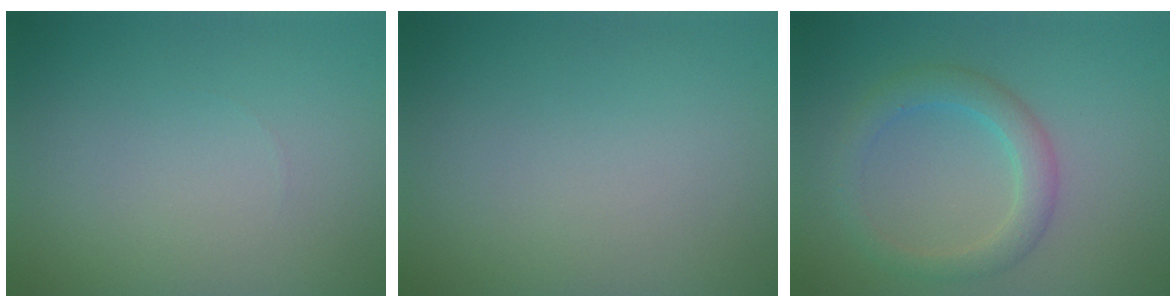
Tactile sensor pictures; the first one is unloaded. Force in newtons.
{"total": 0.0}
{"total": 2.9, "press": 2.9, "slide": 0.1}